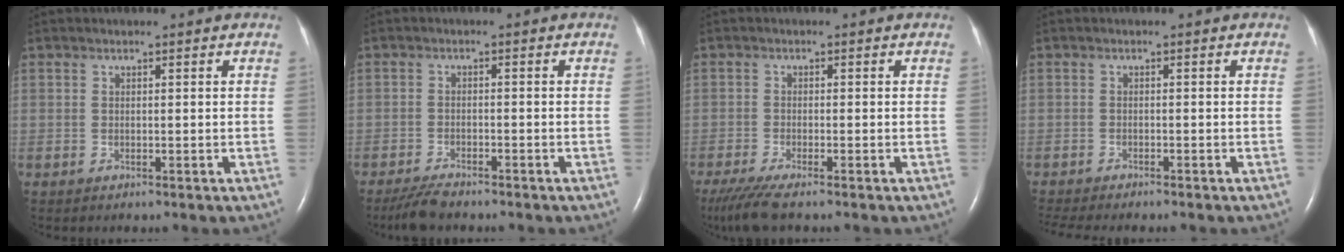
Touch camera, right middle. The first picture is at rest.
{"total": 3.7, "force": [-3.3, 0.6, 1.6], "torque": [-0.039, -0.012, -0.060]}
{"total": 5.6, "force": [-4.3, 0.2, 3.5], "torque": [-0.068, -0.017, -0.077]}
{"total": 7.9, "force": [-6.9, 1.1, 3.6], "torque": [-0.052, -0.007, -0.101]}